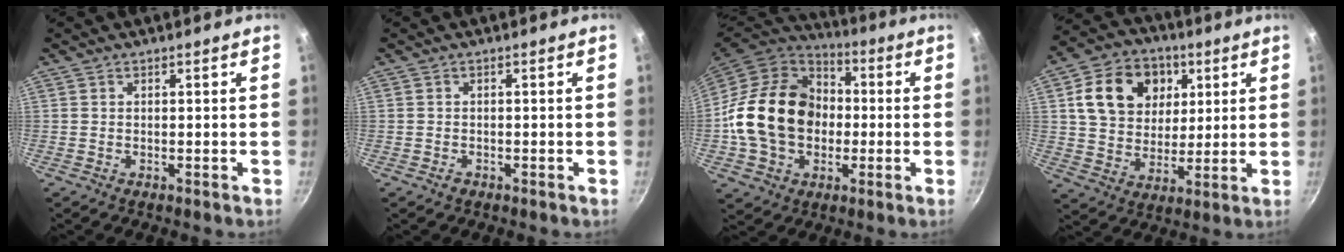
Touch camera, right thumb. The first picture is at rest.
{"total": 1.0, "force": [-0.6, 0.7, 0.3], "torque": [-0.006, 0.004, -0.007]}
{"total": 21.6, "force": [-0.9, 16.9, 13.3], "torque": [-0.209, 0.039, -0.017]}
{"total": 16.4, "force": [5.1, 12.9, 8.7], "torque": [-0.125, 0.000, 0.085]}